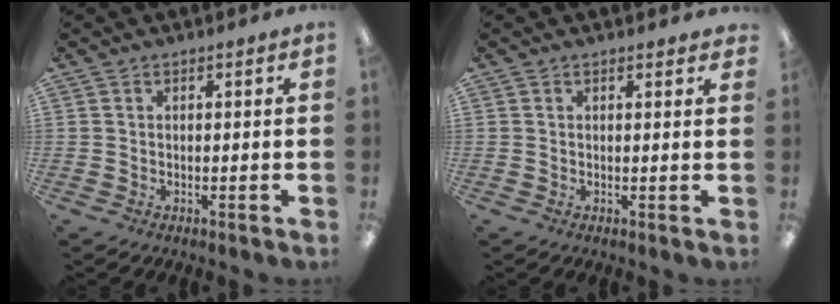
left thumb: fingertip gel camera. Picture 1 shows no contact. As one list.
[{"total": 0.7, "force": [0.6, 0.2, 0.1], "torque": [0.005, -0.003, 0.010]}]